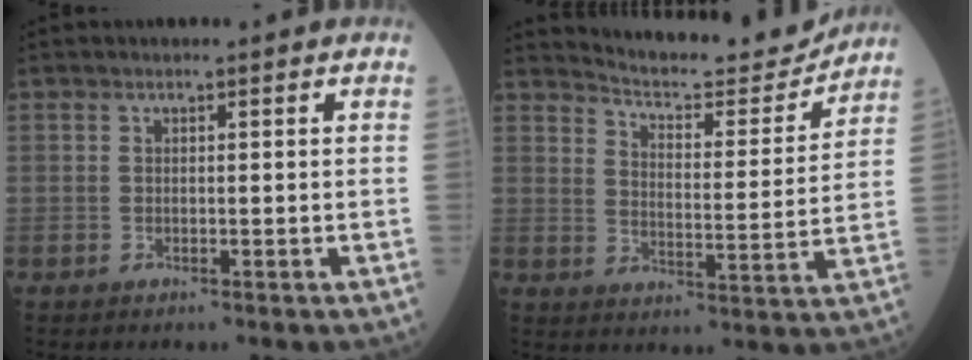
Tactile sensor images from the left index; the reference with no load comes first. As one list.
[{"total": 12.5, "force": [12.3, 1.0, 1.8], "torque": [-0.029, -0.019, 0.171]}]